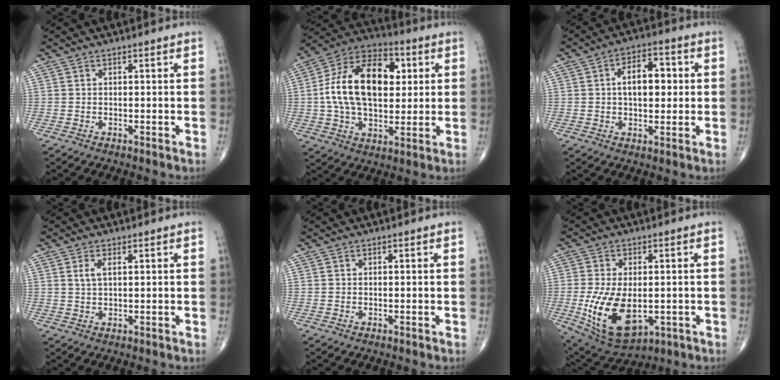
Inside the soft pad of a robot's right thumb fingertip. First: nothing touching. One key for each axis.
{"total": 20.4, "fx": 3.0, "fy": 12.6, "fz": 15.8, "tx": -0.252, "ty": 0.017, "tz": 0.047}
{"total": 9.0, "fx": 1.0, "fy": 5.1, "fz": 7.3, "tx": -0.091, "ty": 0.014, "tz": 0.013}
{"total": 2.6, "fx": 1.0, "fy": 1.1, "fz": 2.1, "tx": -0.045, "ty": 0.001, "tz": 0.023}
{"total": 0.0}
{"total": 14.9, "fx": -2.7, "fy": 8.4, "fz": 12.0, "tx": -0.221, "ty": -0.013, "tz": -0.021}